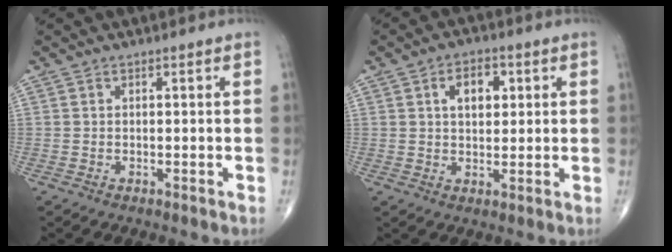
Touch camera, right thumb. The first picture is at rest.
{"total": 6.2, "force": [1.9, 3.8, 4.6], "torque": [-0.049, -0.001, 0.027]}